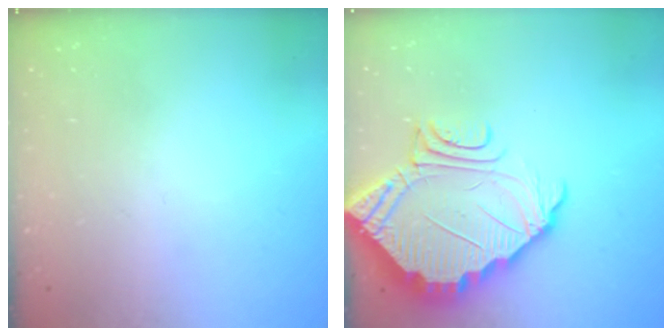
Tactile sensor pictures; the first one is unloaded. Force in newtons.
{"total": 11.1, "press": 11.1, "slide": 0.8}